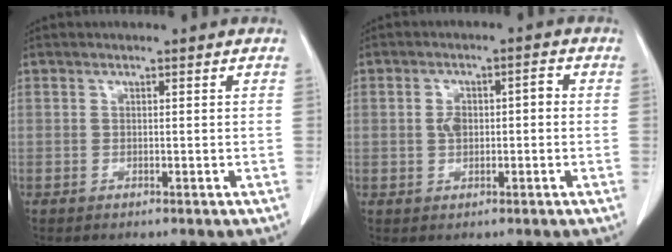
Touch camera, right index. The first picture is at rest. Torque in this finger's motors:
{"motor_torque": [0.08, -0.01, 0.08, 0.02]}